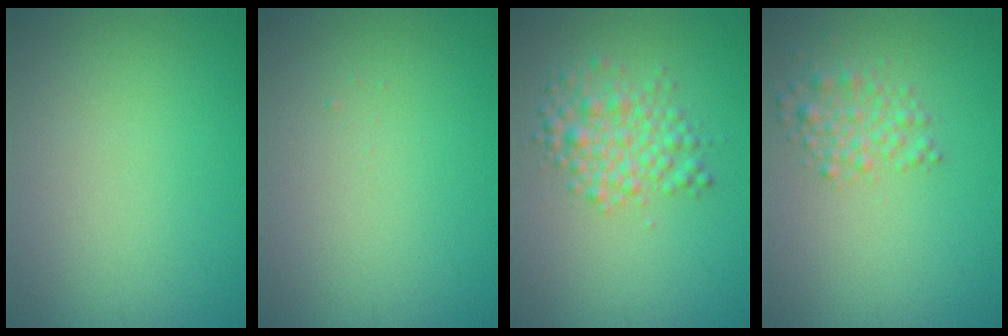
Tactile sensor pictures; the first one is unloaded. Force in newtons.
{"total": 0.0}
{"total": 3.7, "press": 3.7, "slide": 0.1}
{"total": 2.3, "press": 2.3, "slide": 0.1}